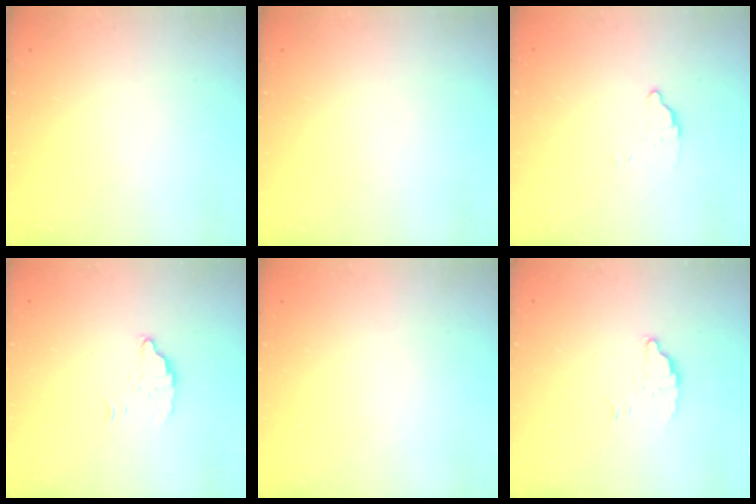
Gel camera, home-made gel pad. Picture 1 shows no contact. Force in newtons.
{"total": 0.0}
{"total": 2.4, "press": 2.4, "slide": 0.0}
{"total": 3.7, "press": 3.7, "slide": 0.2}
{"total": 2.3, "press": 2.3, "slide": 0.1}
{"total": 3.5, "press": 3.5, "slide": 0.2}